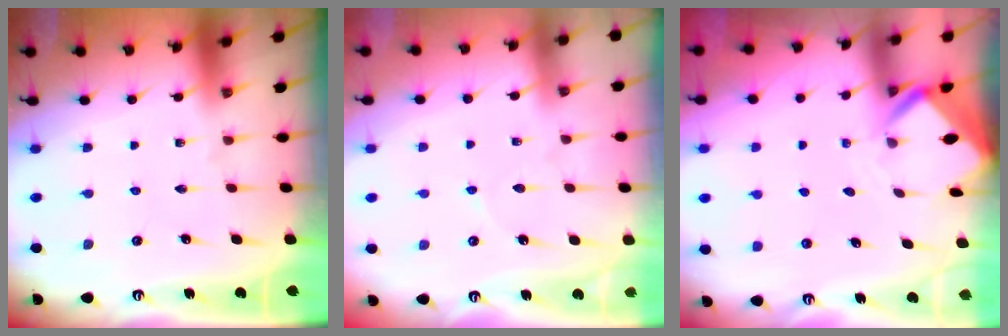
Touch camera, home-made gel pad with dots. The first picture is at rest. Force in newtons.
{"total": 3.3, "press": 3.3, "slide": 0.5}
{"total": 2.6, "press": 2.5, "slide": 0.3}